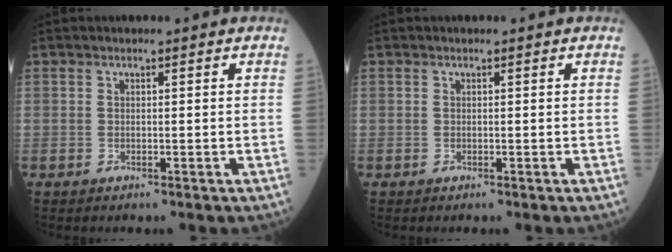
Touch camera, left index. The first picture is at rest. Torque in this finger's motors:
{"motor_torque": [0.03, -0.05, 0.02, 0.01]}